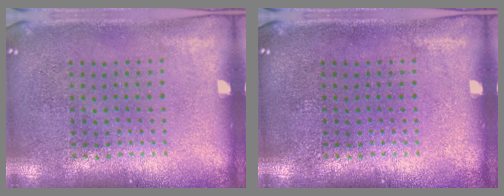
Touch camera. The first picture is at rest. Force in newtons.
{"total": 0.0}